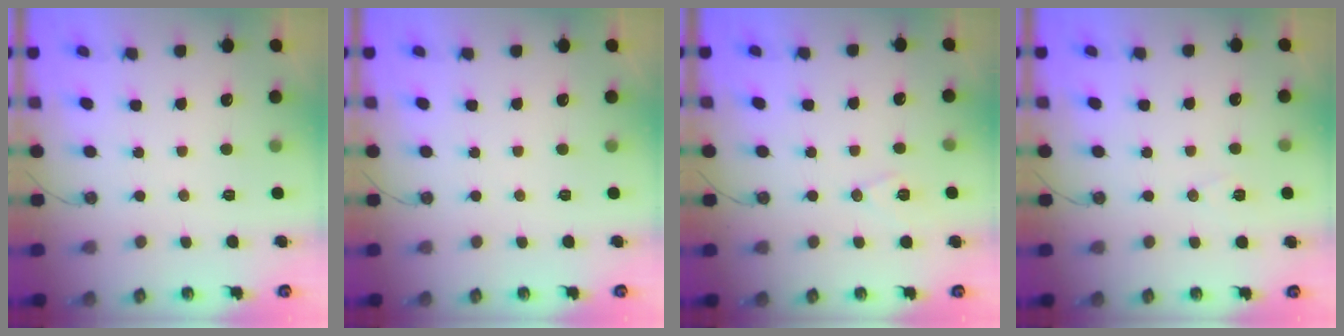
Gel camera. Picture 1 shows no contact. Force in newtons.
{"total": 0.0}
{"total": 7.5, "press": 6.6, "slide": 3.6}
{"total": 7.1, "press": 5.4, "slide": 4.5}